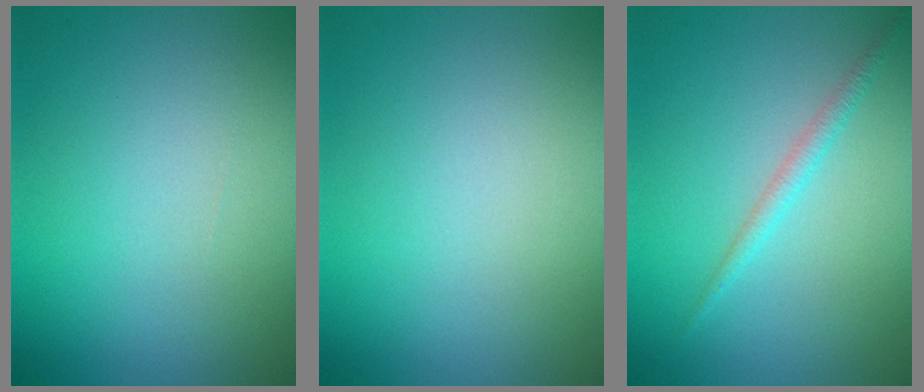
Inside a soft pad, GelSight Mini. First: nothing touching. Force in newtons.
{"total": 0.0}
{"total": 1.3, "press": 1.3, "slide": 0.0}